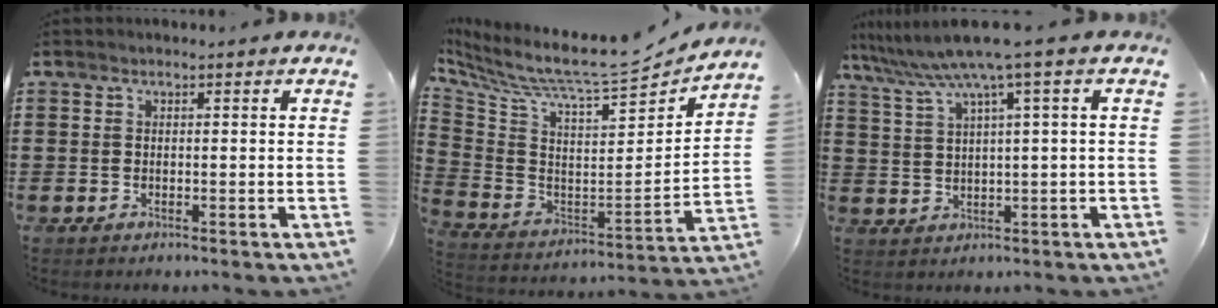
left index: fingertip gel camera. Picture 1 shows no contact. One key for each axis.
{"total": 8.1, "fx": 7.3, "fy": 0.4, "fz": 3.6, "tx": -0.095, "ty": -0.073, "tz": 0.110}
{"total": 6.3, "fx": 3.1, "fy": -0.5, "fz": 5.5, "tx": -0.122, "ty": -0.024, "tz": 0.046}